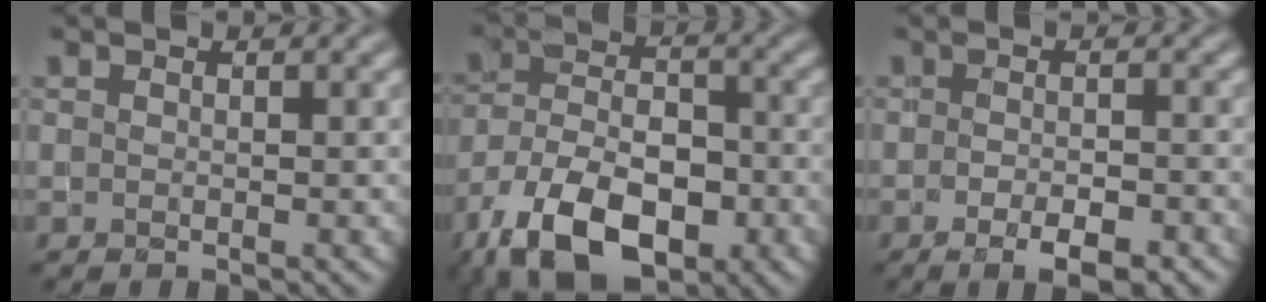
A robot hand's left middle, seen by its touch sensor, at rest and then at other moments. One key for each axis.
{"total": 11.6, "fx": -6.8, "fy": 6.0, "fz": 7.3, "tx": -0.152, "ty": -0.013, "tz": -0.123}
{"total": 3.8, "fx": -2.1, "fy": 1.2, "fz": 2.9, "tx": -0.049, "ty": -0.003, "tz": -0.028}